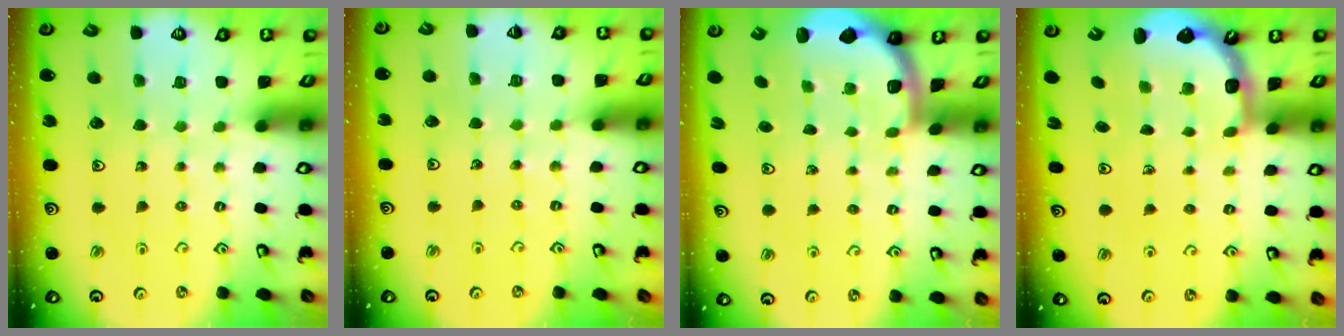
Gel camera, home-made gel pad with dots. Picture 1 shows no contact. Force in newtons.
{"total": 2.1, "press": 2.1, "slide": 0.4}
{"total": 1.9, "press": 1.8, "slide": 0.5}
{"total": 2.6, "press": 2.2, "slide": 1.4}